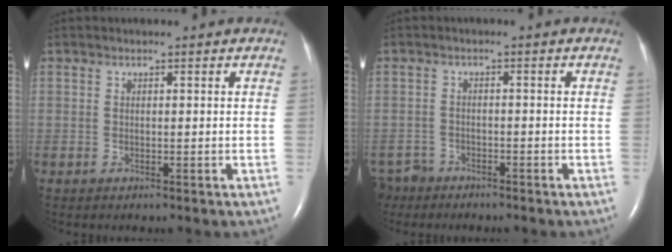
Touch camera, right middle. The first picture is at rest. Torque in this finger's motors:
{"motor_torque": [-0.17, -0.24, -0.12, -0.01]}